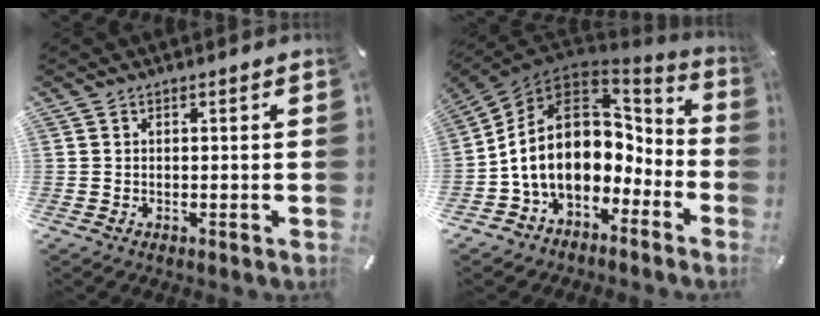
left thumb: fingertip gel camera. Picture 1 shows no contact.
{"total": 18.2, "force": [-0.8, 13.6, 12.1], "torque": [-0.239, -0.003, -0.011]}